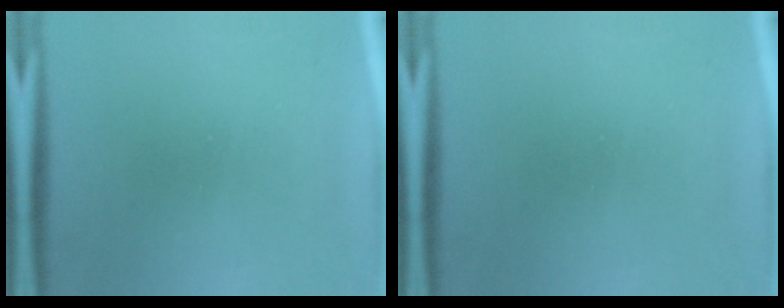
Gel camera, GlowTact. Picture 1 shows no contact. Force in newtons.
{"total": 0.0}